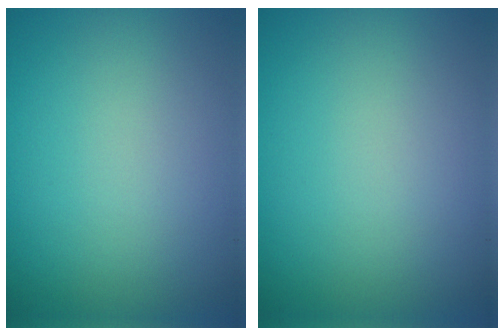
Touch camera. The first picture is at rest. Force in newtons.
{"total": 0.0}